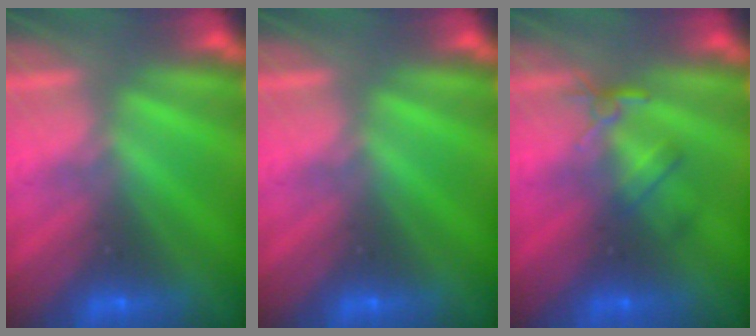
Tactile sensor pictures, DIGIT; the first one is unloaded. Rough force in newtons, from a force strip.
{"total": 0.0}
{"total": 2.4}